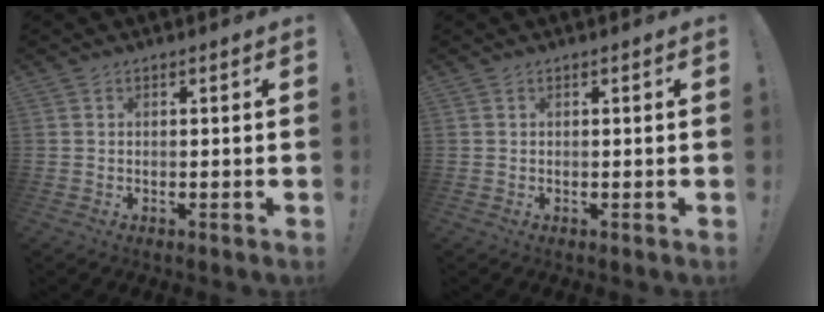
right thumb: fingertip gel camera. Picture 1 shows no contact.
{"total": 0.0}